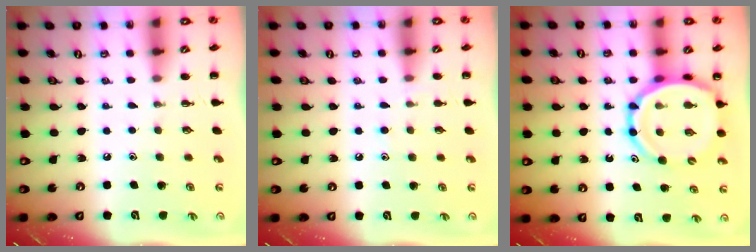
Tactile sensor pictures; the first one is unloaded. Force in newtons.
{"total": 5.7, "press": 5.3, "slide": 2.1}
{"total": 14.0, "press": 13.4, "slide": 3.8}